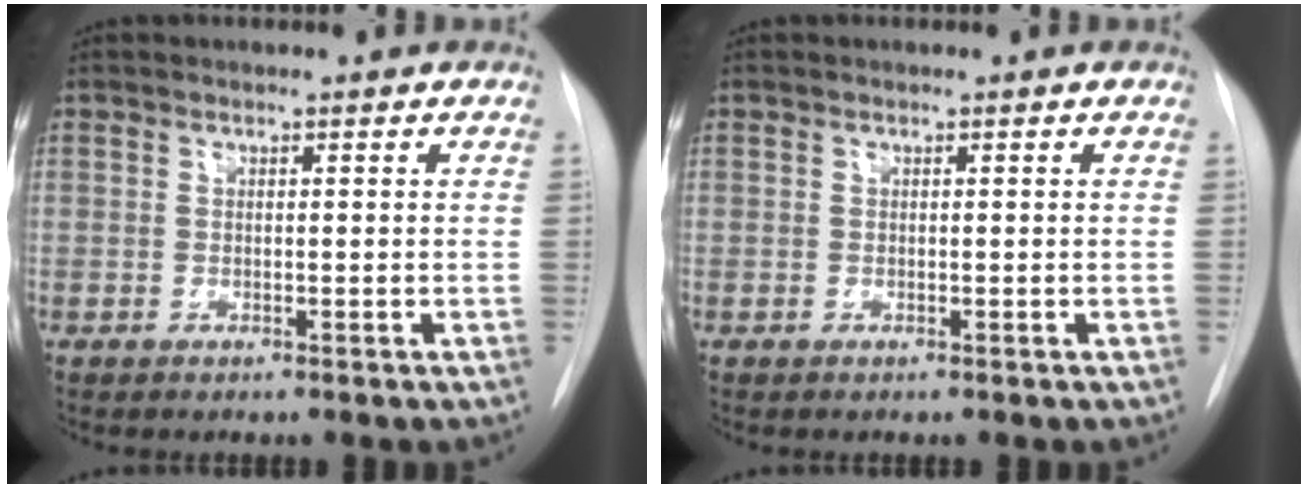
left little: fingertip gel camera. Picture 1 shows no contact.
{"total": 0.0}